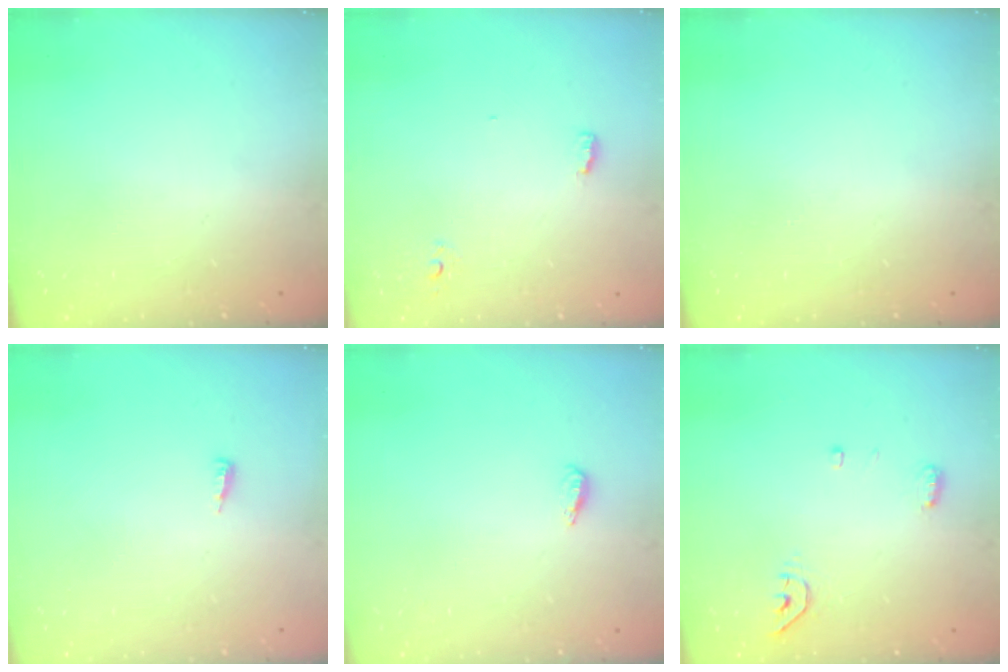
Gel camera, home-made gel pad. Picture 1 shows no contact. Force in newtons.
{"total": 4.3, "press": 4.0, "slide": 1.6}
{"total": 0.0}
{"total": 2.9, "press": 2.9, "slide": 0.4}
{"total": 2.7, "press": 2.7, "slide": 0.5}
{"total": 8.4, "press": 5.6, "slide": 6.3}